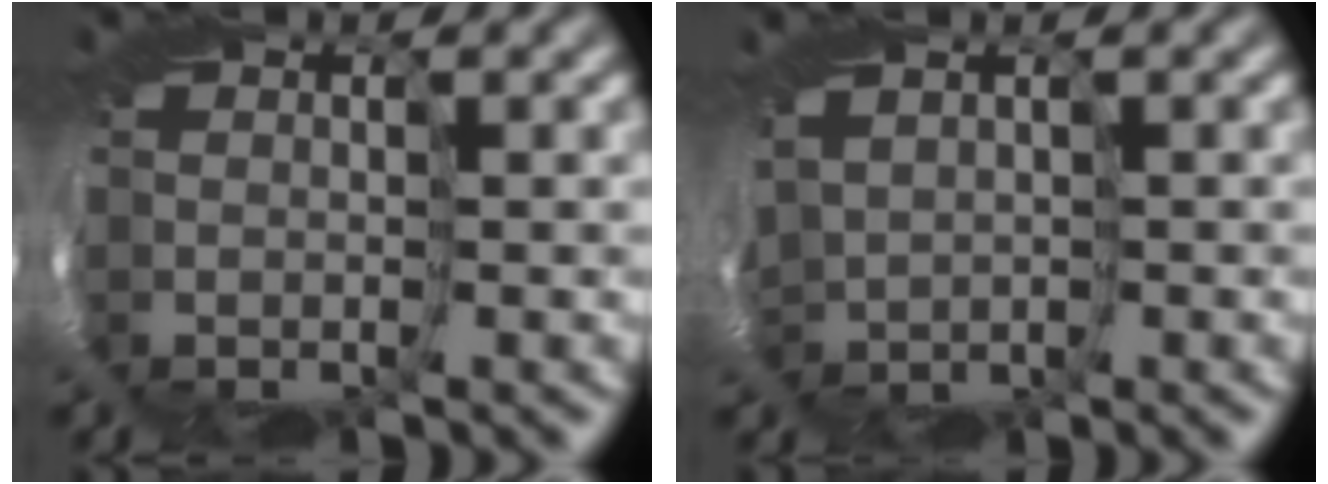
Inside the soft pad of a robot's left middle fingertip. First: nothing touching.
{"total": 0.8, "force": [0.1, 0.3, 0.7], "torque": [-0.024, -0.001, -0.021]}